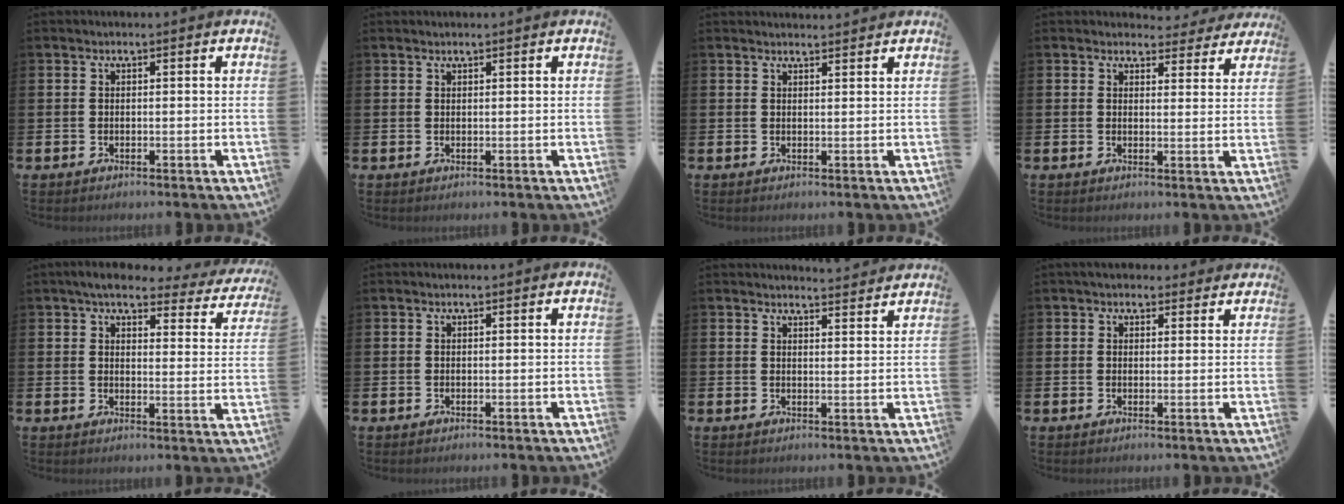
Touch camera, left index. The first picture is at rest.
{"total": 0.5, "force": [0.5, 0.0, 0.0], "torque": [0.000, 0.000, 0.010]}
{"total": 1.6, "force": [1.6, 0.1, 0.0], "torque": [0.006, -0.010, 0.027]}
{"total": 3.2, "force": [2.9, 1.2, 0.3], "torque": [0.003, -0.021, 0.048]}
{"total": 4.9, "force": [4.3, 1.5, 1.9], "torque": [-0.048, -0.024, 0.071]}
{"total": 0.0}
{"total": 3.3, "force": [3.2, -0.3, -0.2], "torque": [0.006, -0.027, 0.057]}
{"total": 2.6, "force": [2.2, 1.2, 0.2], "torque": [0.007, -0.008, 0.038]}